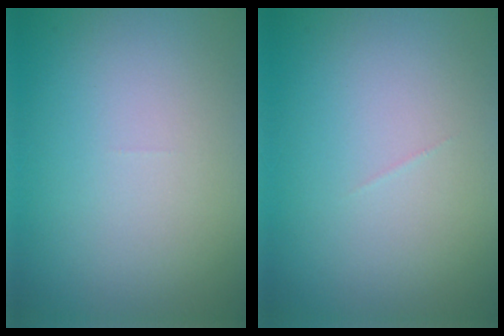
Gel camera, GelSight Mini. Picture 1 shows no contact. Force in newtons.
{"total": 0.0}